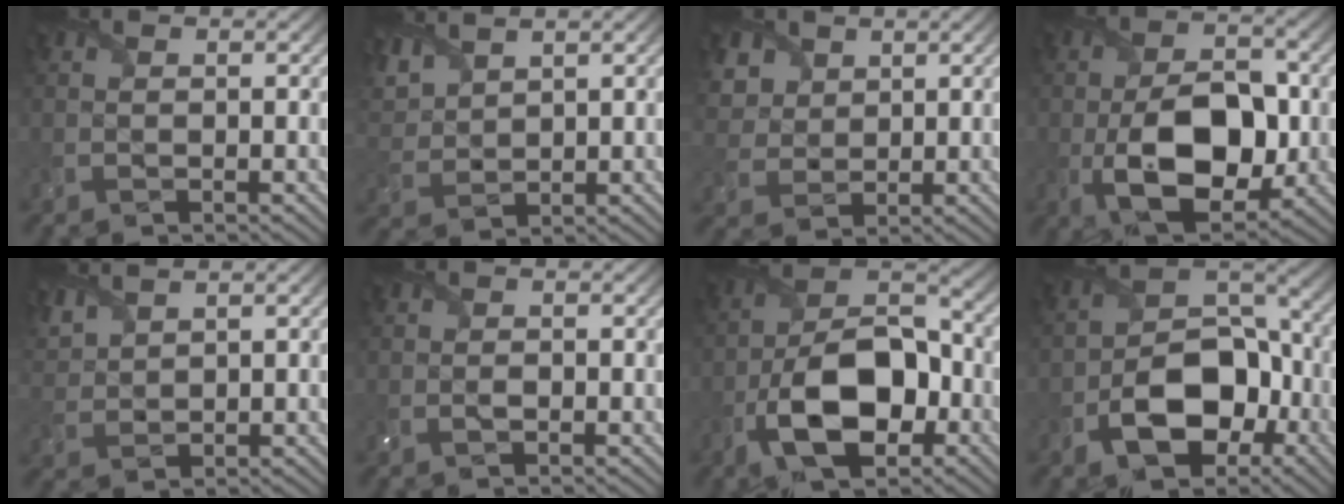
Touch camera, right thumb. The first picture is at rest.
{"total": 5.5, "force": [4.2, 2.3, 2.8], "torque": [-0.087, 0.012, 0.088]}
{"total": 5.7, "force": [2.9, 4.3, 2.3], "torque": [-0.090, -0.001, 0.060]}
{"total": 11.8, "force": [-2.3, 7.0, 9.2], "torque": [-0.175, -0.019, -0.033]}
{"total": 4.1, "force": [3.5, 1.2, 1.8], "torque": [-0.061, 0.012, 0.078]}
{"total": 0.9, "force": [-0.4, 0.5, 0.7], "torque": [-0.016, -0.001, -0.007]}
{"total": 12.5, "force": [-4.8, 6.8, 9.4], "torque": [-0.178, -0.003, -0.095]}
{"total": 10.9, "force": [-4.5, 6.7, 7.3], "torque": [-0.128, -0.006, -0.081]}